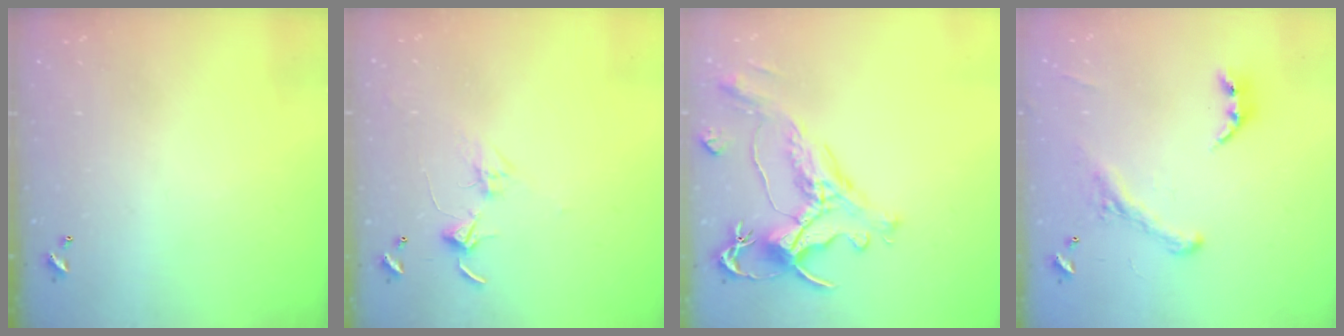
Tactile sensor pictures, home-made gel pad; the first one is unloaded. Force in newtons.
{"total": 2.8, "press": 2.8, "slide": 0.2}
{"total": 1.8, "press": 1.2, "slide": 1.3}
{"total": 2.9, "press": 2.7, "slide": 1.2}